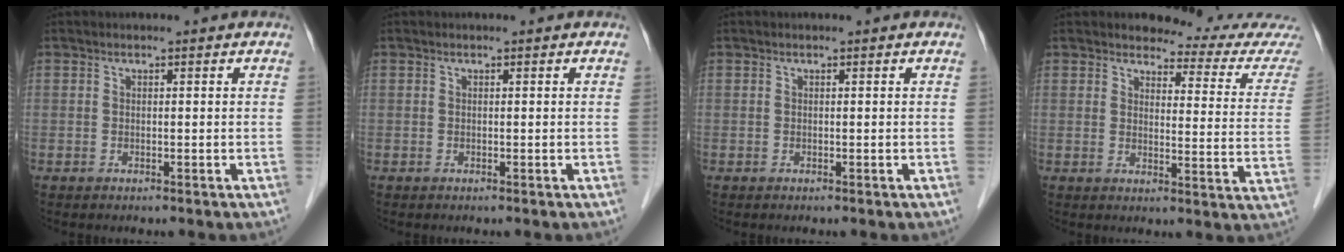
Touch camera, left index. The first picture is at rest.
{"total": 0.0}
{"total": 0.0}
{"total": 11.1, "force": [10.9, 0.3, 2.0], "torque": [-0.016, -0.069, 0.110]}